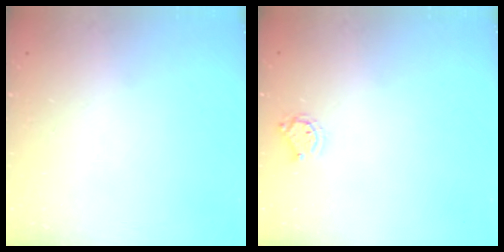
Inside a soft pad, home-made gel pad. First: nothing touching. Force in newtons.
{"total": 4.1, "press": 4.1, "slide": 0.3}